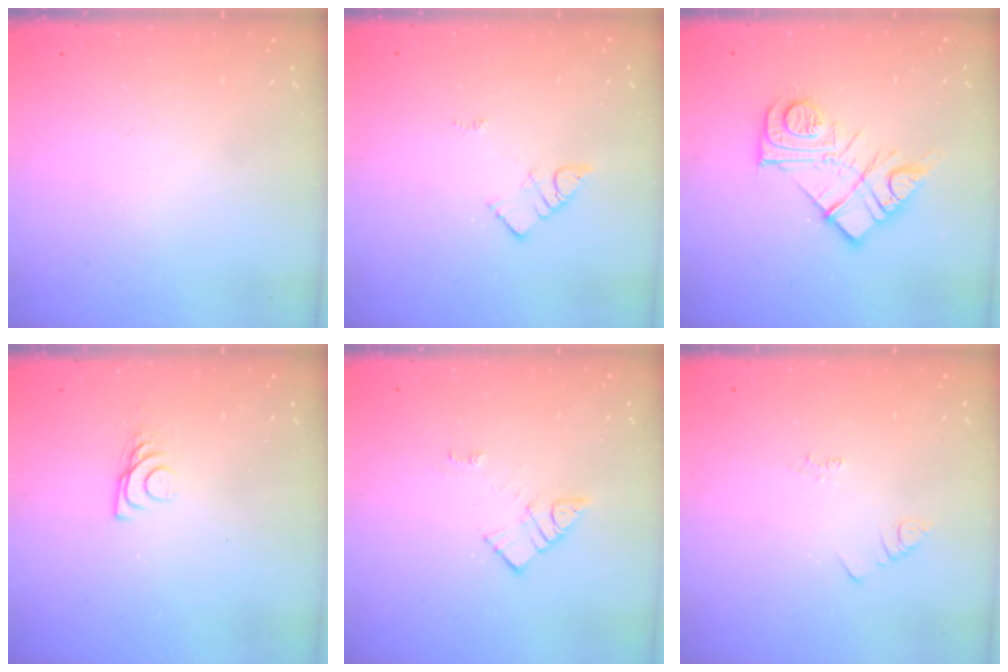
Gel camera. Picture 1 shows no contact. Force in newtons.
{"total": 3.1, "press": 3.1, "slide": 0.2}
{"total": 13.9, "press": 13.8, "slide": 0.9}
{"total": 6.8, "press": 6.8, "slide": 0.6}
{"total": 8.5, "press": 8.5, "slide": 0.6}
{"total": 2.2, "press": 2.1, "slide": 0.4}